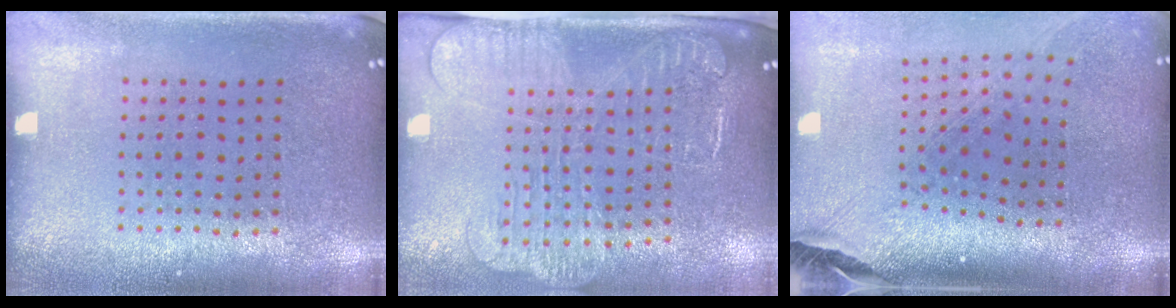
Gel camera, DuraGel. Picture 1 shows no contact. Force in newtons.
{"total": 2.5, "press": 2.0, "slide": 1.4}
{"total": 2.2, "press": 1.8, "slide": 1.4}